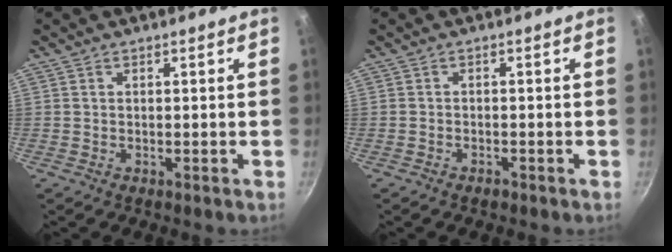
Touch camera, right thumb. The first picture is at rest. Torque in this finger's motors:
{"motor_torque": [-0.19, 0.09, -0.43, 0.06, 0.02]}